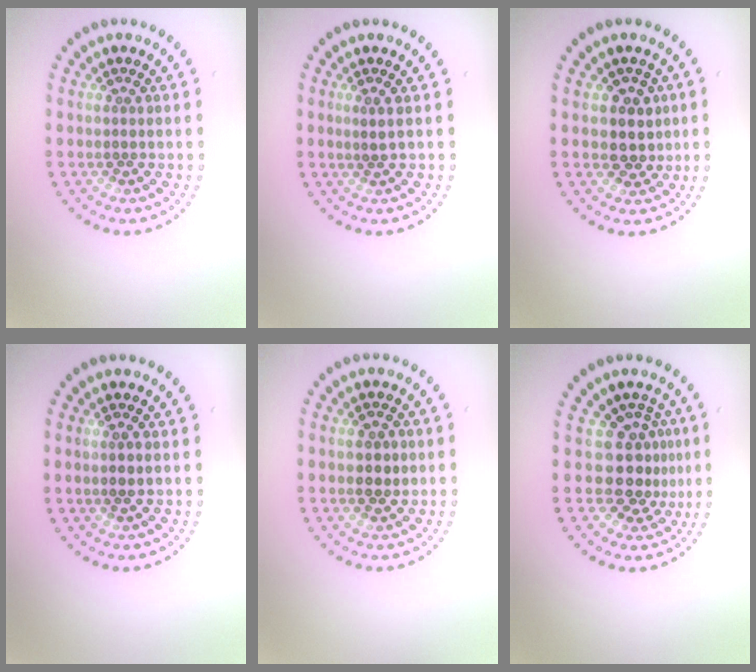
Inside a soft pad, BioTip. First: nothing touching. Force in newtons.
{"total": 0.8, "press": 0.4, "slide": 0.7}
{"total": 2.4, "press": 2.3, "slide": 1.0}
{"total": 0.7, "press": 0.5, "slide": 0.4}
{"total": 1.6, "press": 1.6, "slide": 0.1}
{"total": 3.4, "press": 2.6, "slide": 2.1}